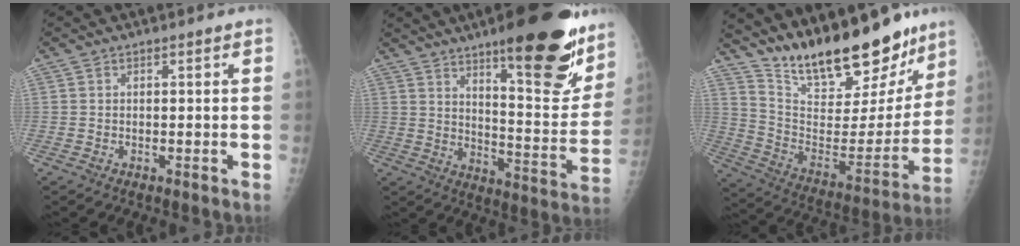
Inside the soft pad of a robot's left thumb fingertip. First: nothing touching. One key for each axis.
{"total": 24.2, "fx": 14.9, "fy": 6.4, "fz": 17.9, "tx": -0.208, "ty": -0.081, "tz": 0.218}
{"total": 26.0, "fx": 20.5, "fy": 9.0, "fz": 13.2, "tx": -0.175, "ty": -0.099, "tz": 0.327}